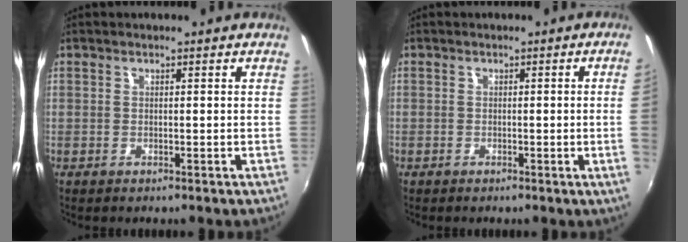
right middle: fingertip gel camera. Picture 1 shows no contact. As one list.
[{"total": 2.5, "force": [-0.1, -1.4, 2.0], "torque": [-0.032, -0.010, 0.004]}]